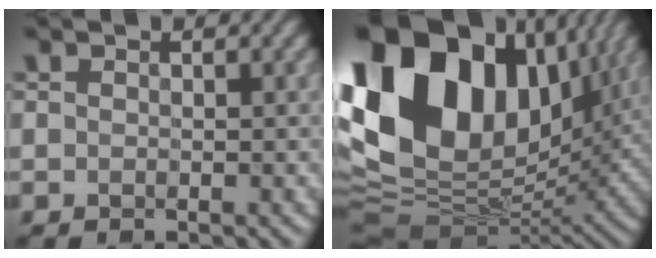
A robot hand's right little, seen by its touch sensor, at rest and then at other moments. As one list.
[{"total": 18.2, "force": [5.3, 12.2, 12.4], "torque": [-0.268, 0.023, 0.091]}]